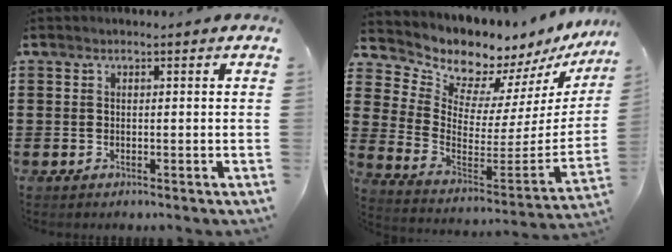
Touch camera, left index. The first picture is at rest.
{"total": 7.9, "force": [7.7, 1.8, -0.2], "torque": [-0.053, -0.076, 0.136]}